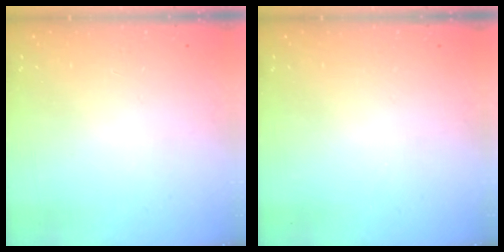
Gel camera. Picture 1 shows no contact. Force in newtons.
{"total": 0.0}